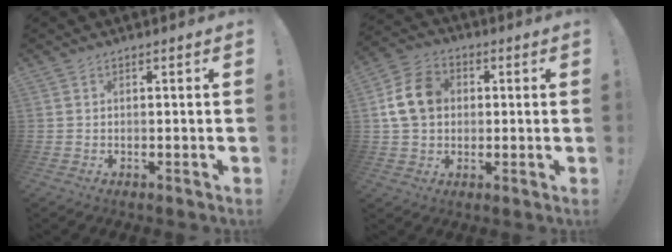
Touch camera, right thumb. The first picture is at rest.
{"total": 13.0, "force": [2.0, 10.4, 7.6], "torque": [-0.127, 0.009, 0.046]}